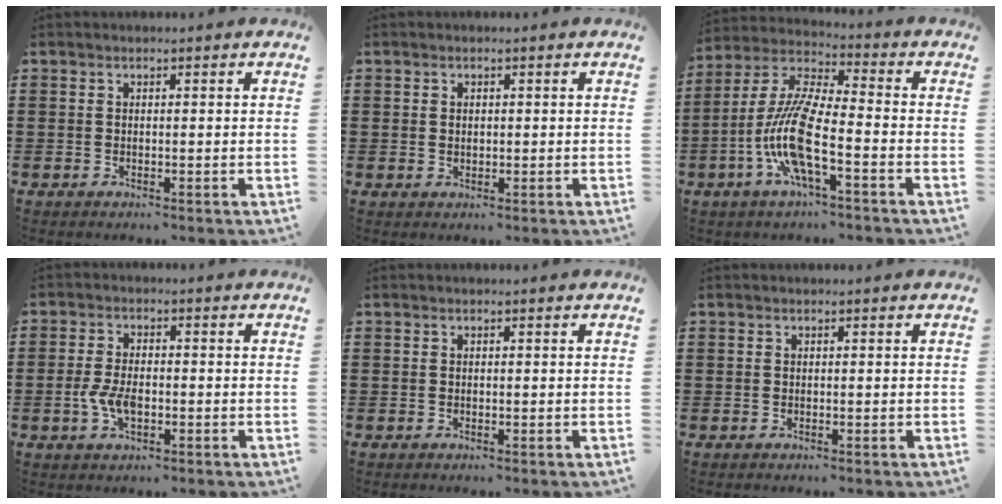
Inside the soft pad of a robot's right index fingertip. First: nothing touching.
{"total": 0.8, "force": [0.2, 0.7, 0.3], "torque": [-0.008, 0.005, 0.003]}
{"total": 10.9, "force": [-4.4, 2.0, 9.8], "torque": [-0.226, -0.018, -0.089]}
{"total": 4.6, "force": [-1.2, 2.3, 3.8], "torque": [-0.089, -0.003, -0.025]}
{"total": 0.0}
{"total": 0.0}